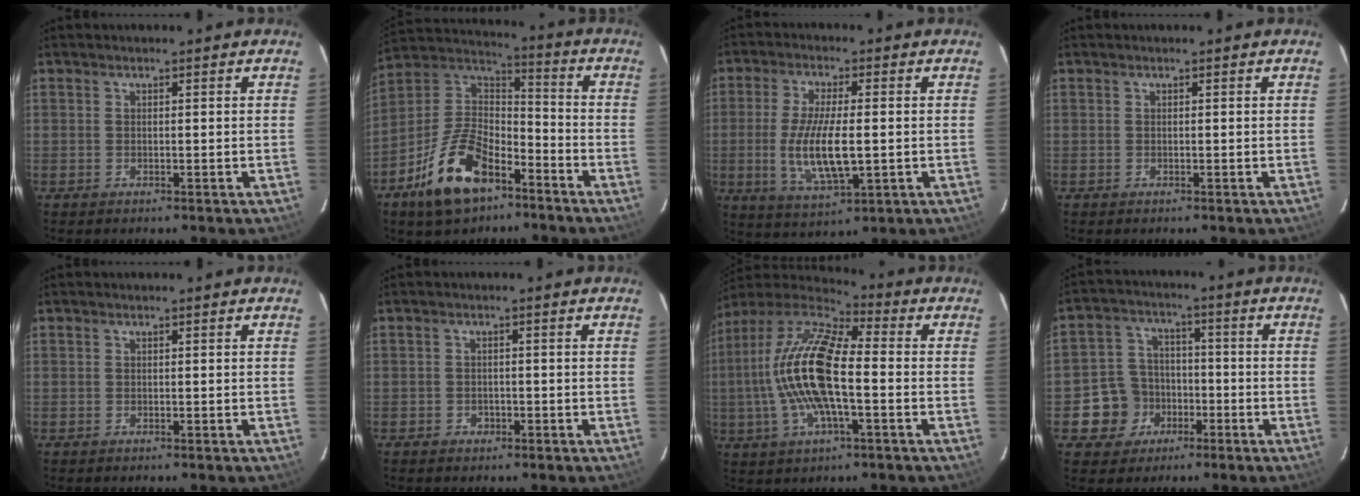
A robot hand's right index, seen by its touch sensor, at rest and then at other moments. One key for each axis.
{"total": 17.4, "fx": -9.9, "fy": 9.0, "fz": 11.1, "tx": -0.235, "ty": 0.013, "tz": -0.175}
{"total": 11.6, "fx": -1.5, "fy": 3.4, "fz": 11.0, "tx": -0.217, "ty": -0.016, "tz": -0.022}
{"total": 0.0}
{"total": 0.0}
{"total": 1.9, "fx": -1.0, "fy": 1.6, "fz": 0.2, "tx": -0.005, "ty": 0.005, "tz": -0.013}
{"total": 18.4, "fx": -1.7, "fy": 6.1, "fz": 17.3, "tx": -0.336, "ty": 0.003, "tz": -0.044}
{"total": 8.8, "fx": -3.6, "fy": 7.9, "fz": 1.6, "tx": -0.063, "ty": 0.031, "tz": -0.052}